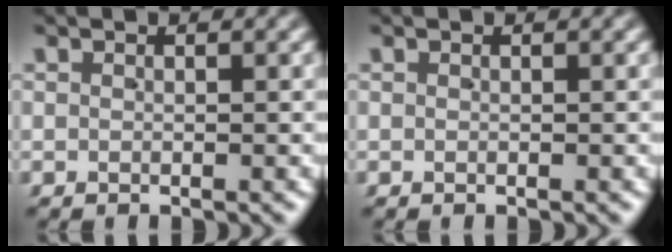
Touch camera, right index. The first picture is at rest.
{"total": 0.0}